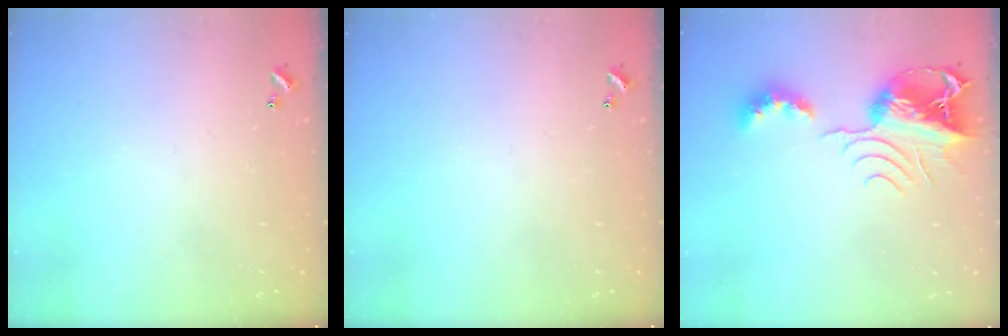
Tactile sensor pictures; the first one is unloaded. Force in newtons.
{"total": 0.0}
{"total": 11.3, "press": 11.2, "slide": 1.1}